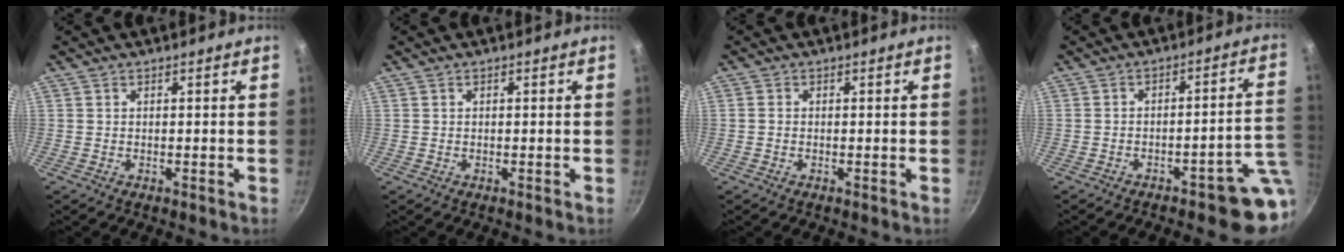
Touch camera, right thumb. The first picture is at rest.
{"total": 0.0}
{"total": 0.8, "force": [-0.2, 0.6, 0.4], "torque": [-0.006, 0.003, -0.007]}
{"total": 8.2, "force": [-3.8, 2.6, 6.8], "torque": [-0.047, 0.045, -0.047]}